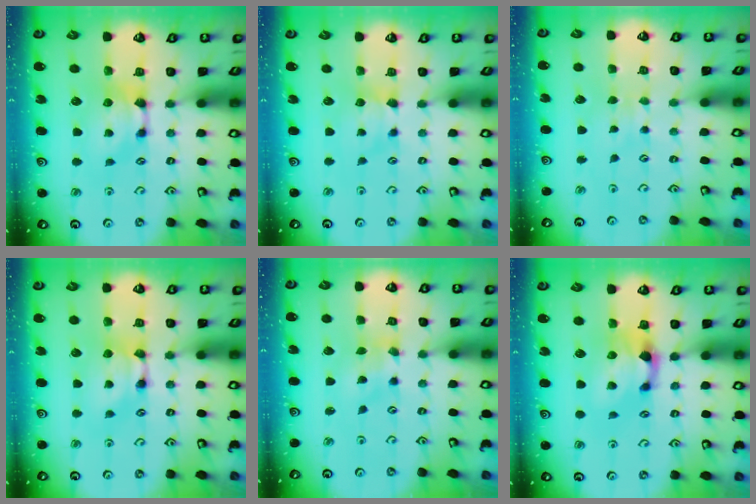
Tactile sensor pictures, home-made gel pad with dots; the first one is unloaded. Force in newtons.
{"total": 1.4, "press": 1.3, "slide": 0.5}
{"total": 3.8, "press": 3.8, "slide": 0.3}
{"total": 1.5, "press": 1.5, "slide": 0.2}
{"total": 2.6, "press": 2.4, "slide": 0.9}
{"total": 1.4, "press": 0.7, "slide": 1.1}